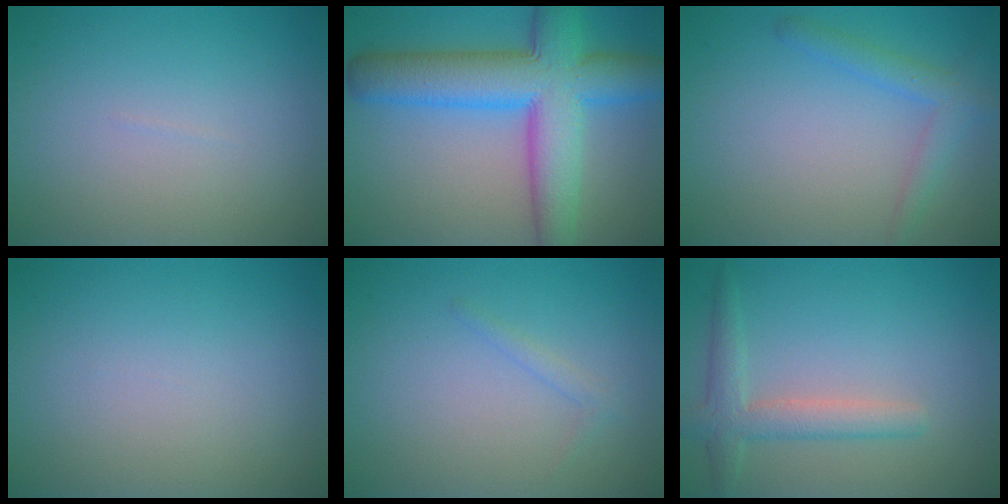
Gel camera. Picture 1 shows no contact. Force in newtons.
{"total": 10.1, "press": 10.1, "slide": 0.3}
{"total": 2.4, "press": 2.4, "slide": 0.1}
{"total": 0.0}
{"total": 0.8, "press": 0.8, "slide": 0.1}
{"total": 3.1, "press": 3.0, "slide": 0.1}